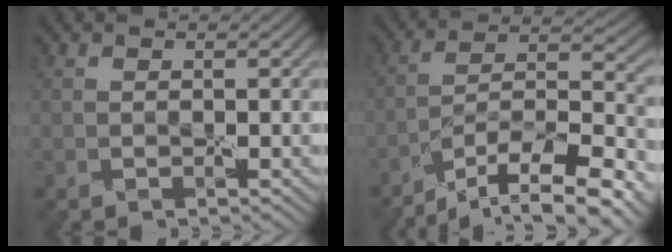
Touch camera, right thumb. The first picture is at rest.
{"total": 13.7, "force": [-11.1, 2.7, 7.4], "torque": [-0.129, -0.007, -0.187]}